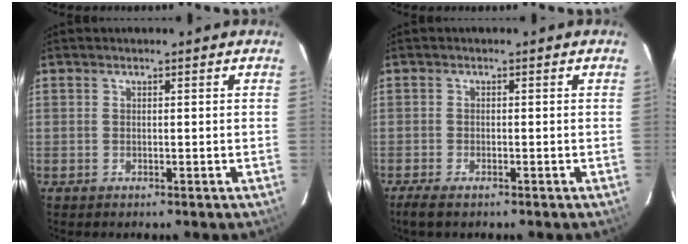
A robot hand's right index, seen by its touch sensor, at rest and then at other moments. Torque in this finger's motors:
{"motor_torque": [-0.07, -0.08, 0.07, 0.02]}